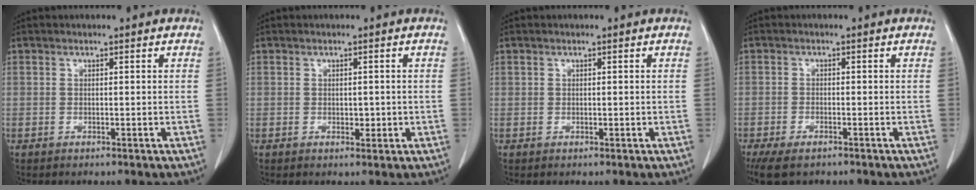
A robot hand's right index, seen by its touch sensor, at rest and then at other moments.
{"total": 1.7, "force": [-0.3, 1.1, 1.3], "torque": [-0.016, 0.000, 0.002]}
{"total": 0.0}
{"total": 6.3, "force": [-4.6, 2.5, 3.5], "torque": [-0.059, -0.011, -0.074]}